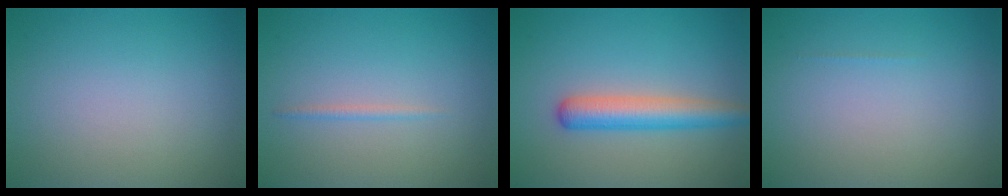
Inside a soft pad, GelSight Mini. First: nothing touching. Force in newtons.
{"total": 0.7, "press": 0.7, "slide": 0.1}
{"total": 4.0, "press": 4.0, "slide": 0.1}
{"total": 0.0}